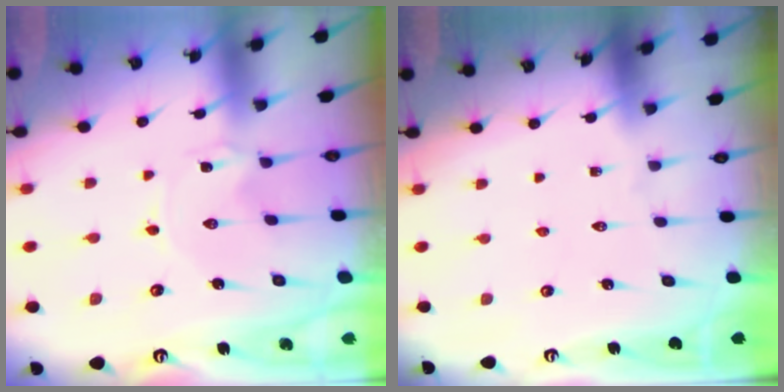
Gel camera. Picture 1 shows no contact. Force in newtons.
{"total": 0.0}